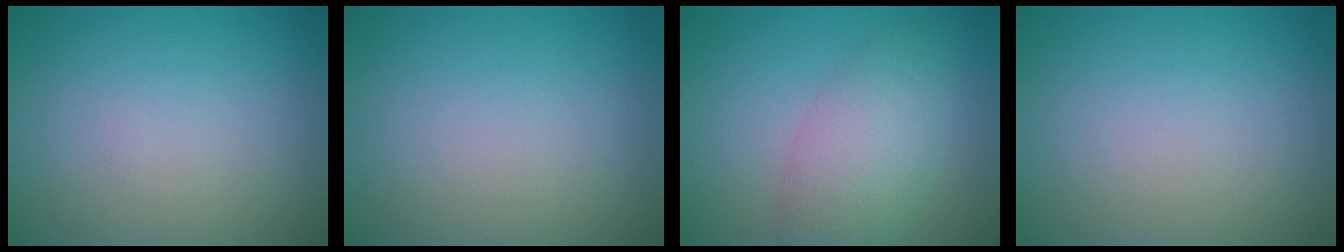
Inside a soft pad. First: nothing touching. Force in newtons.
{"total": 0.0}
{"total": 5.1, "press": 5.1, "slide": 0.2}
{"total": 0.0}